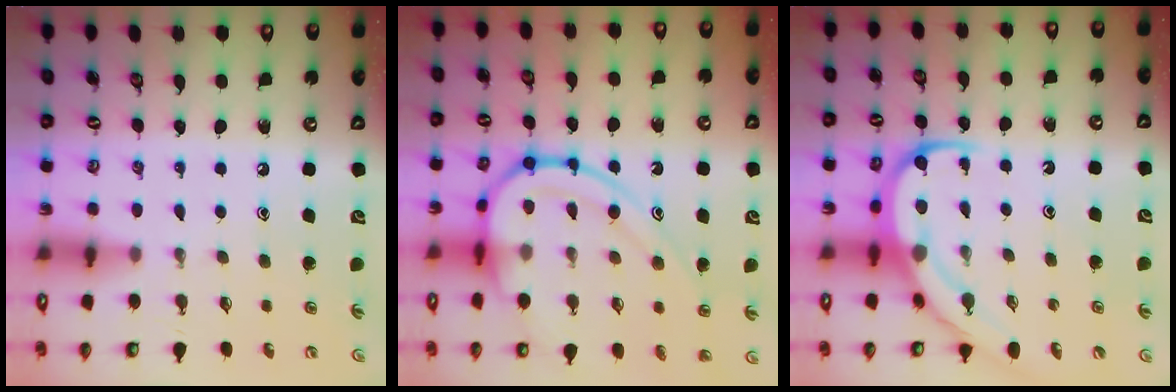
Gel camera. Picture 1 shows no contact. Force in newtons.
{"total": 16.1, "press": 16.0, "slide": 1.3}
{"total": 10.1, "press": 10.0, "slide": 1.2}